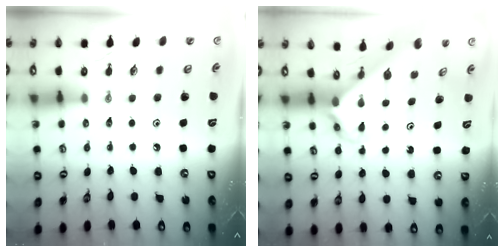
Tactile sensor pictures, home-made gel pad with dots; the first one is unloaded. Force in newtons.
{"total": 2.7, "press": 2.7, "slide": 0.3}